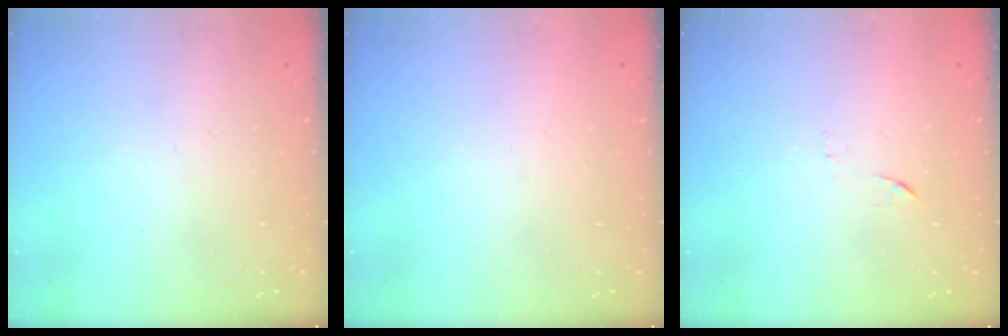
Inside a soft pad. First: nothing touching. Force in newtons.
{"total": 1.5, "press": 1.5, "slide": 0.1}
{"total": 5.8, "press": 5.7, "slide": 0.4}